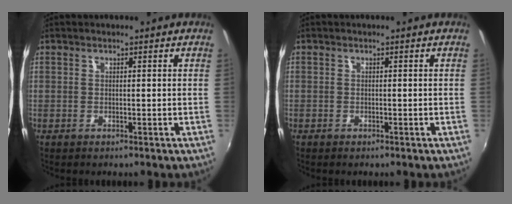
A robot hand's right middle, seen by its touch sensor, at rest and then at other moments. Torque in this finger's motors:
{"motor_torque": [0.69, -0.71, -0.11, -0.15]}